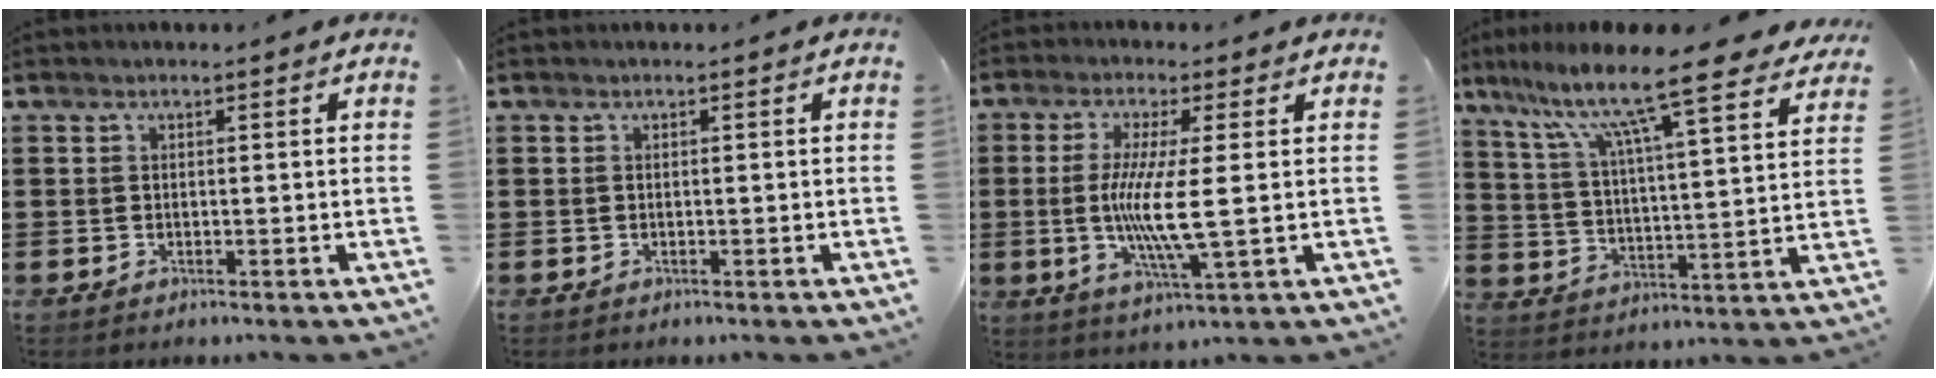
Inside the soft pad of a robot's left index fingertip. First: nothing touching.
{"total": 0.0}
{"total": 8.5, "force": [0.1, 0.6, 8.4], "torque": [-0.168, -0.011, -0.005]}
{"total": 12.2, "force": [9.7, 0.5, 7.4], "torque": [-0.160, -0.064, 0.153]}